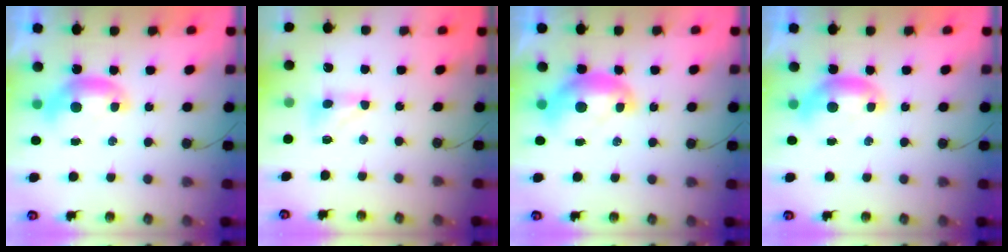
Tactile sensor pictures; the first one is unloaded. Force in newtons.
{"total": 2.3, "press": 2.3, "slide": 0.5}
{"total": 2.6, "press": 2.5, "slide": 0.7}
{"total": 0.0}